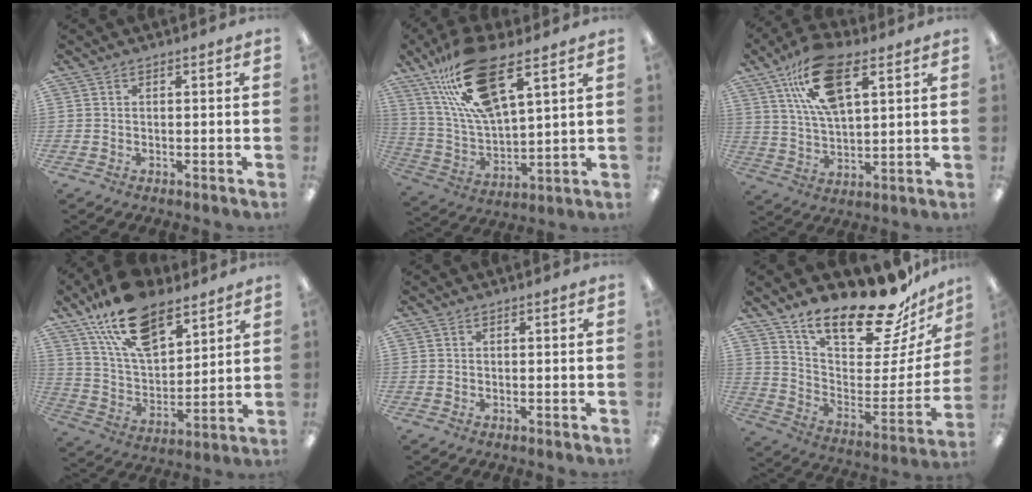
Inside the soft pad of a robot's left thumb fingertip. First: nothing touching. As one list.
[{"total": 20.3, "force": [12.8, 6.7, 14.3], "torque": [-0.293, -0.046, 0.219]}, {"total": 16.2, "force": [8.9, 7.4, 11.4], "torque": [-0.206, -0.012, 0.159]}, {"total": 19.0, "force": [12.7, 9.3, 10.8], "torque": [-0.197, -0.054, 0.228]}, {"total": 0.0}, {"total": 21.5, "force": [17.3, 6.5, 10.9], "torque": [-0.159, -0.135, 0.295]}]